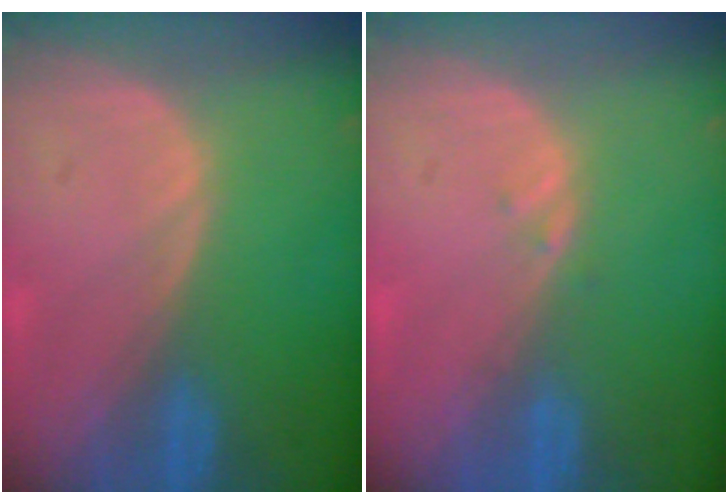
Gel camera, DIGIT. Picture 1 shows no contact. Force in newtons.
{"total": 0.7, "press": 0.6, "slide": 0.3}